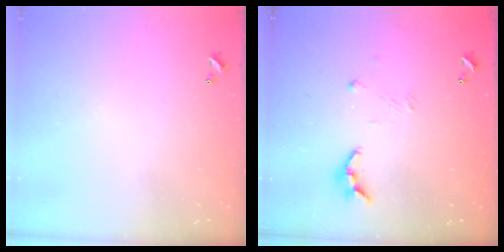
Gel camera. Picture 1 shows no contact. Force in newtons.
{"total": 7.7, "press": 7.6, "slide": 0.6}